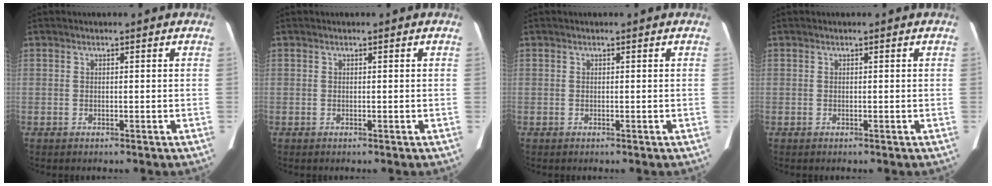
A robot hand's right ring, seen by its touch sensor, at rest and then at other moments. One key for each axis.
{"total": 0.0}
{"total": 0.0}
{"total": 0.0}